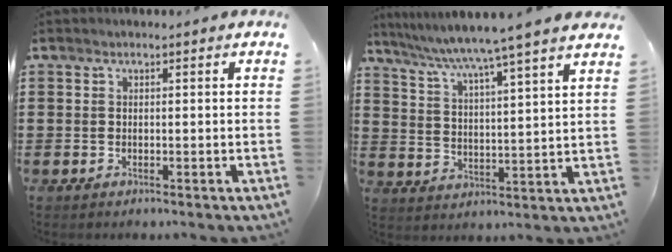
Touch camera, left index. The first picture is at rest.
{"total": 6.1, "force": [5.2, -1.7, 2.7], "torque": [-0.074, -0.043, 0.081]}